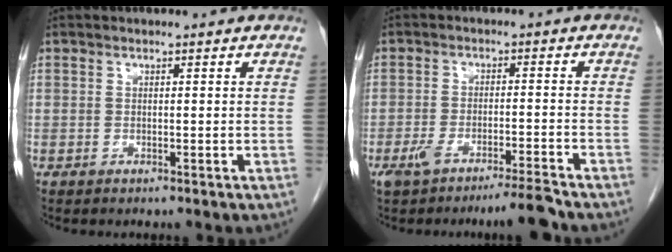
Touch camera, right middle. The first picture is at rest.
{"total": 6.1, "force": [-4.8, -0.1, 3.7], "torque": [-0.067, -0.007, -0.084]}